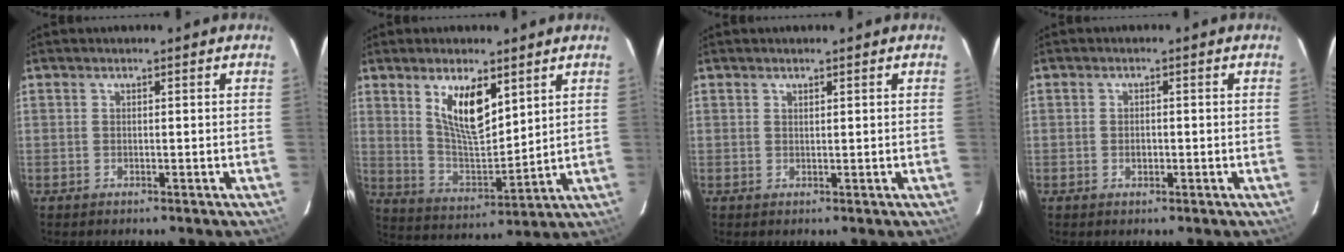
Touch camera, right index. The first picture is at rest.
{"total": 11.2, "force": [5.7, 4.2, 8.7], "torque": [-0.153, -0.001, 0.120]}
{"total": 0.5, "force": [0.4, 0.2, 0.2], "torque": [-0.003, 0.001, 0.008]}
{"total": 1.6, "force": [-0.4, 1.1, 1.2], "torque": [-0.021, 0.003, -0.008]}